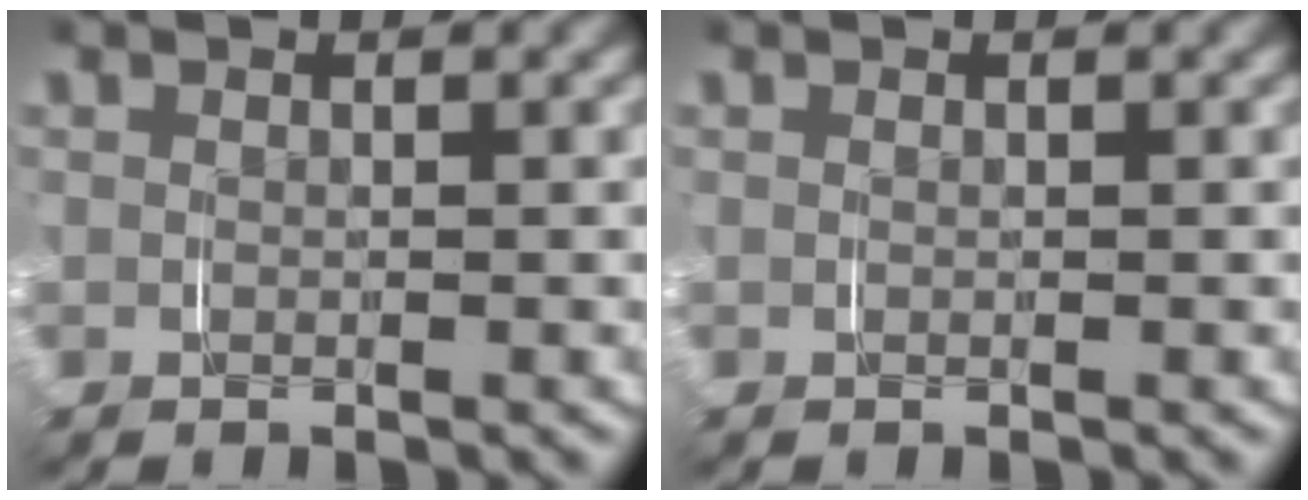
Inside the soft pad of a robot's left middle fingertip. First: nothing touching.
{"total": 0.0}